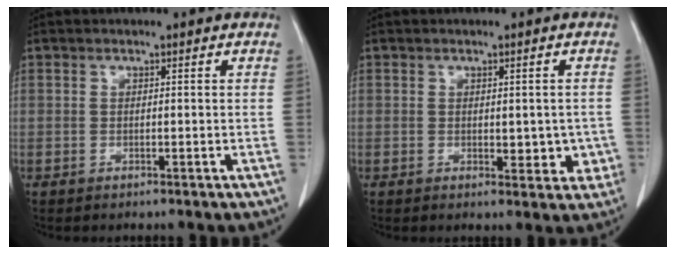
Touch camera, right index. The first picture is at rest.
{"total": 4.2, "force": [-0.5, 2.2, 3.6], "torque": [-0.031, -0.002, 0.001]}